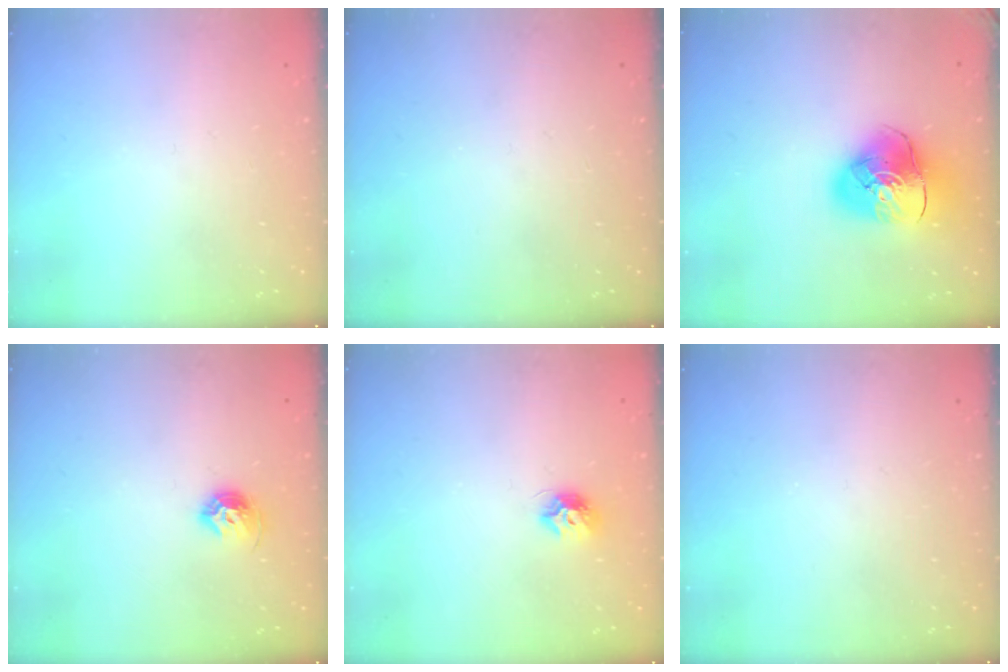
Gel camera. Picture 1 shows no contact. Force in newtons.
{"total": 0.0}
{"total": 12.9, "press": 12.8, "slide": 1.8}
{"total": 8.4, "press": 8.3, "slide": 0.9}
{"total": 7.4, "press": 7.4, "slide": 0.2}
{"total": 0.0}